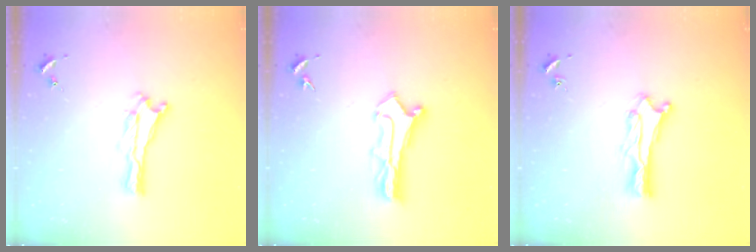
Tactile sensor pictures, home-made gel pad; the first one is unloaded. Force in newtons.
{"total": 2.6, "press": 2.6, "slide": 0.2}
{"total": 1.2, "press": 1.1, "slide": 0.1}